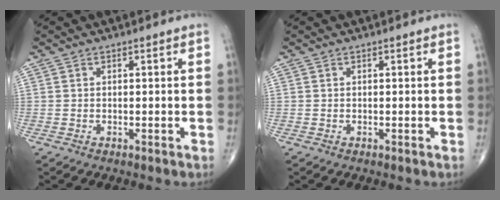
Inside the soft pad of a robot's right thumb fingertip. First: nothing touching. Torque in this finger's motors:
{"motor_torque": [-0.10, 0.10, -0.02, 0.01, 0.00]}